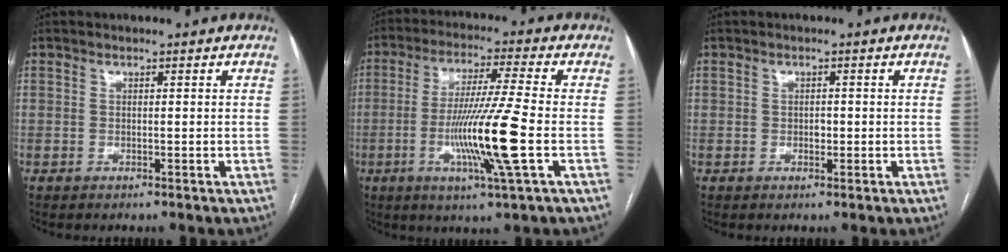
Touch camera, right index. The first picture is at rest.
{"total": 12.8, "force": [-3.2, -1.3, 12.3], "torque": [-0.240, -0.017, -0.062]}
{"total": 1.1, "force": [-0.2, 0.8, 0.8], "torque": [-0.012, 0.002, -0.002]}